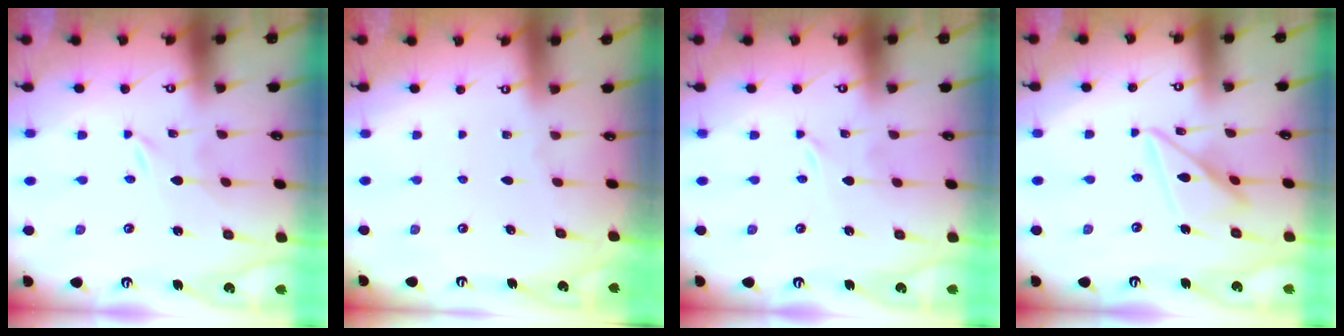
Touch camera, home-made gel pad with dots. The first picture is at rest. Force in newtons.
{"total": 0.0}
{"total": 0.0}
{"total": 12.2, "press": 12.1, "slide": 1.1}